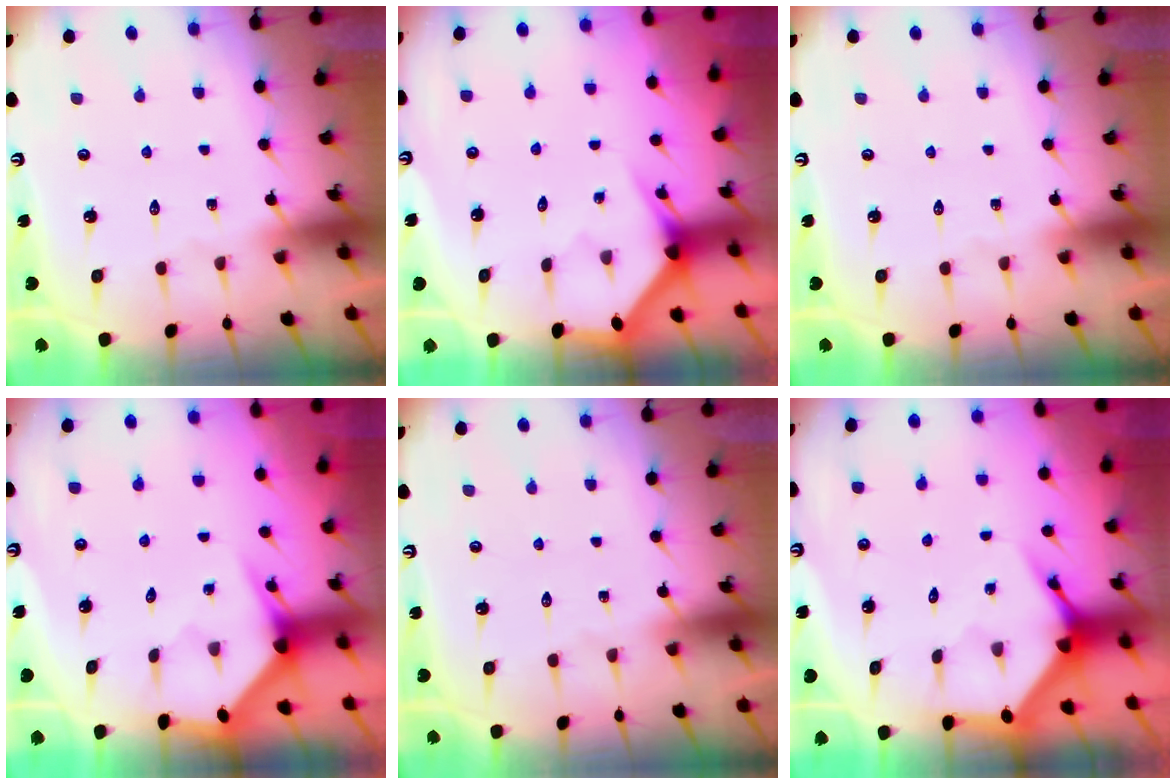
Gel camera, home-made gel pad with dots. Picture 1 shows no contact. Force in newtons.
{"total": 3.1, "press": 3.1, "slide": 0.2}
{"total": 0.0}
{"total": 4.7, "press": 4.6, "slide": 0.5}
{"total": 0.0}
{"total": 4.0, "press": 4.0, "slide": 0.5}